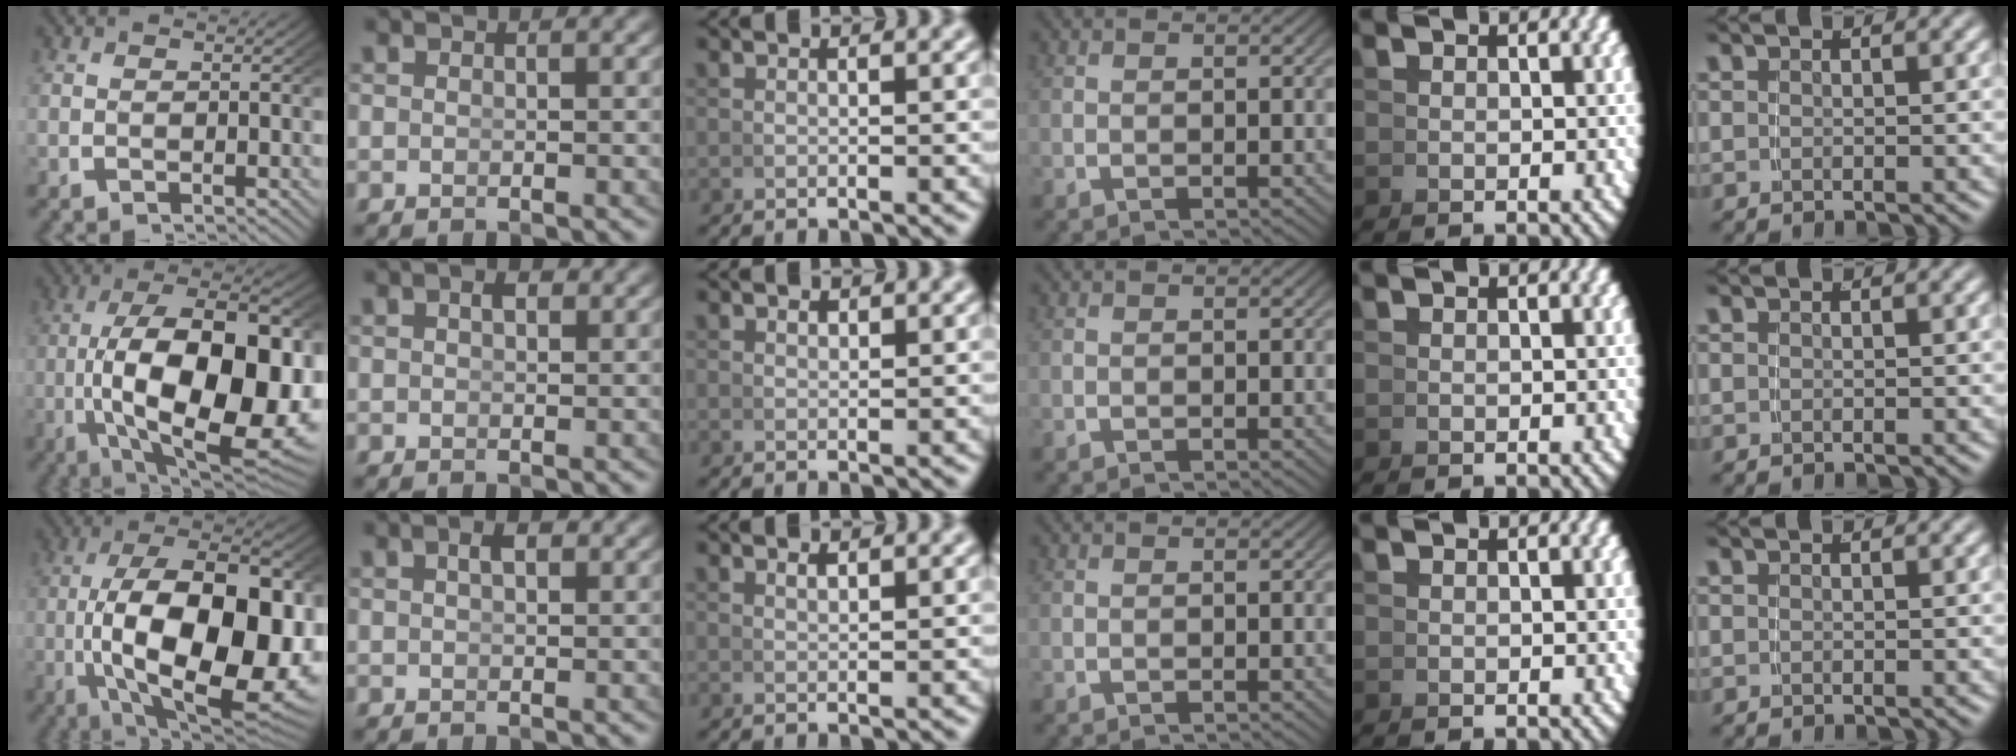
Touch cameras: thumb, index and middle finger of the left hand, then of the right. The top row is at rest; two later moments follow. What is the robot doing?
{"motion": "grasp_and_lifting", "object": "whiteboard"}